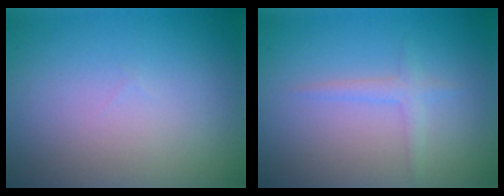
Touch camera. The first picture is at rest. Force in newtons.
{"total": 1.4, "press": 1.4, "slide": 0.1}